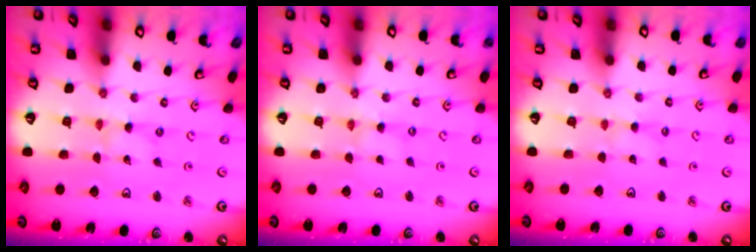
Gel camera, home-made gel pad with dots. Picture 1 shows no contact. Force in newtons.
{"total": 1.2, "press": 1.1, "slide": 0.2}
{"total": 1.1, "press": 1.1, "slide": 0.3}